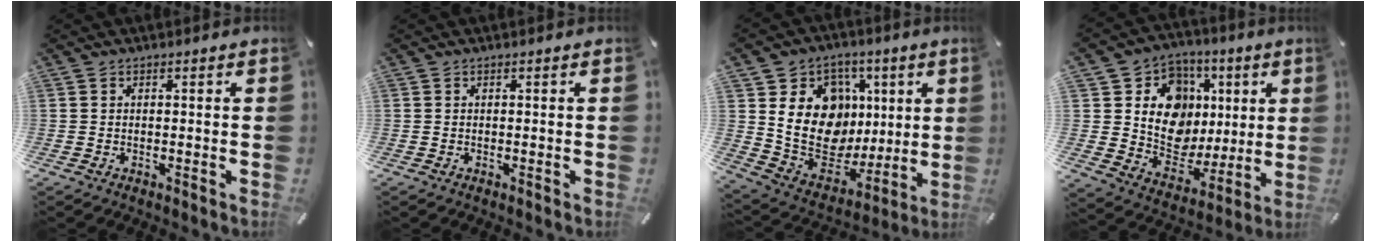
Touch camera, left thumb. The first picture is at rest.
{"total": 0.0}
{"total": 18.6, "force": [3.9, 15.8, 9.2], "torque": [-0.145, -0.031, 0.090]}
{"total": 14.3, "force": [2.7, 12.9, 5.6], "torque": [-0.066, -0.025, 0.059]}